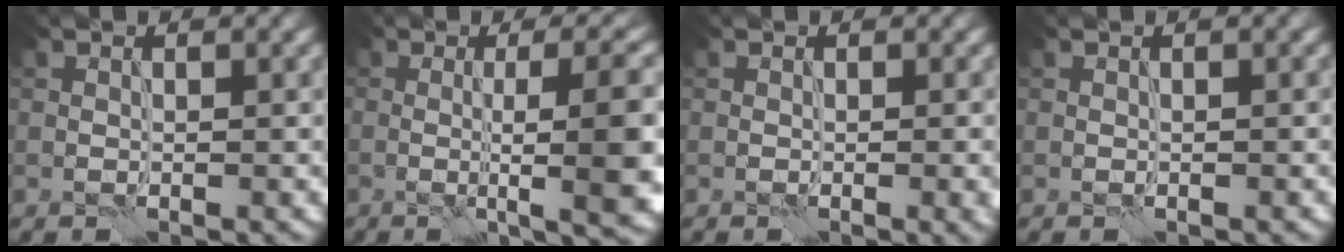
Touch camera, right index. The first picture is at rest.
{"total": 11.2, "force": [-1.8, 2.7, 10.7], "torque": [-0.113, 0.011, -0.012]}
{"total": 2.1, "force": [-0.2, 0.8, 1.9], "torque": [-0.009, 0.005, -0.002]}
{"total": 0.9, "force": [0.0, 0.3, 0.8], "torque": [-0.005, 0.003, -0.004]}